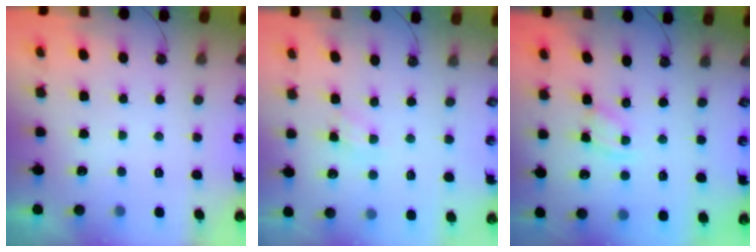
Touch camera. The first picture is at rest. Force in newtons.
{"total": 3.1, "press": 3.1, "slide": 0.5}
{"total": 2.1, "press": 2.1, "slide": 0.3}